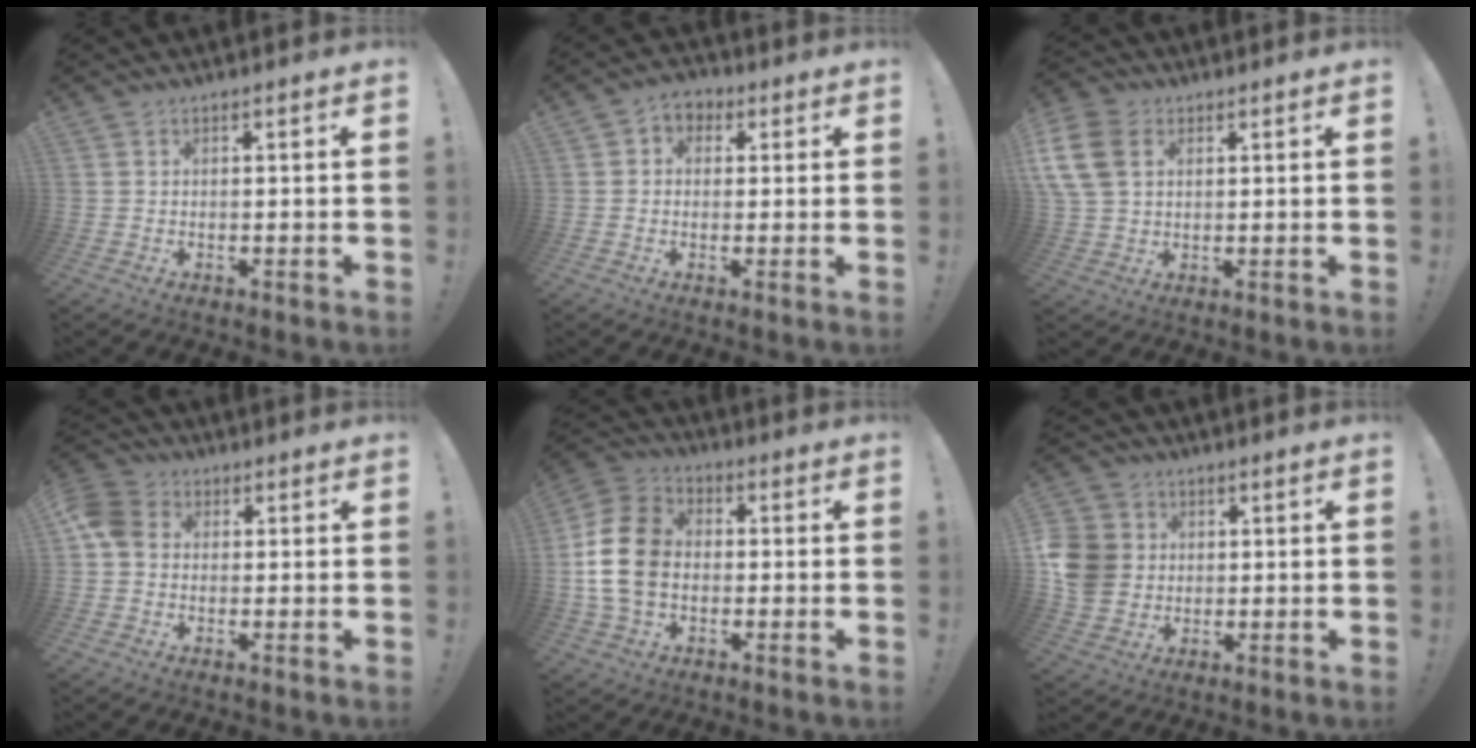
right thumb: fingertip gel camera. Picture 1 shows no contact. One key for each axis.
{"total": 4.2, "fx": 0.0, "fy": 3.8, "fz": 1.9, "tx": -0.029, "ty": 0.008, "tz": 0.001}
{"total": 12.1, "fx": 3.7, "fy": 8.6, "fz": 7.7, "tx": -0.162, "ty": -0.002, "tz": 0.076}
{"total": 6.5, "fx": 0.3, "fy": 5.2, "fz": 3.9, "tx": -0.075, "ty": 0.013, "tz": 0.010}
{"total": 15.8, "fx": -1.3, "fy": 11.8, "fz": 10.4, "tx": -0.175, "ty": 0.027, "tz": -0.021}
{"total": 11.1, "fx": 0.1, "fy": 9.9, "fz": 5.1, "tx": -0.109, "ty": 0.009, "tz": 0.008}